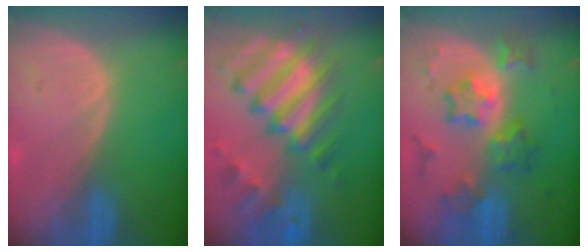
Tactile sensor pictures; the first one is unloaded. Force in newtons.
{"total": 11.6, "press": 10.1, "slide": 5.7}
{"total": 8.3, "press": 8.3, "slide": 0.6}